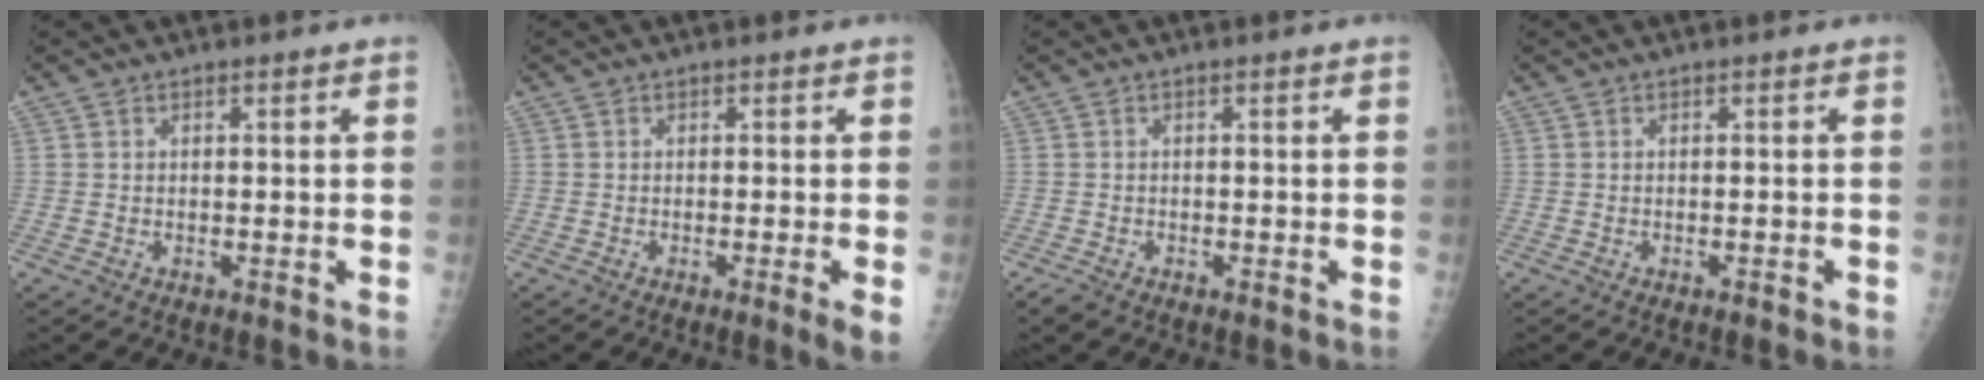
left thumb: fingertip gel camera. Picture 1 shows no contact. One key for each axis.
{"total": 2.9, "fx": -0.8, "fy": -0.1, "fz": 2.8, "tx": -0.047, "ty": -0.010, "tz": -0.015}
{"total": 1.3, "fx": -1.0, "fy": 0.6, "fz": 0.5, "tx": -0.018, "ty": 0.000, "tz": -0.019}
{"total": 0.9, "fx": -0.7, "fy": 0.2, "fz": 0.6, "tx": -0.013, "ty": 0.003, "tz": -0.005}